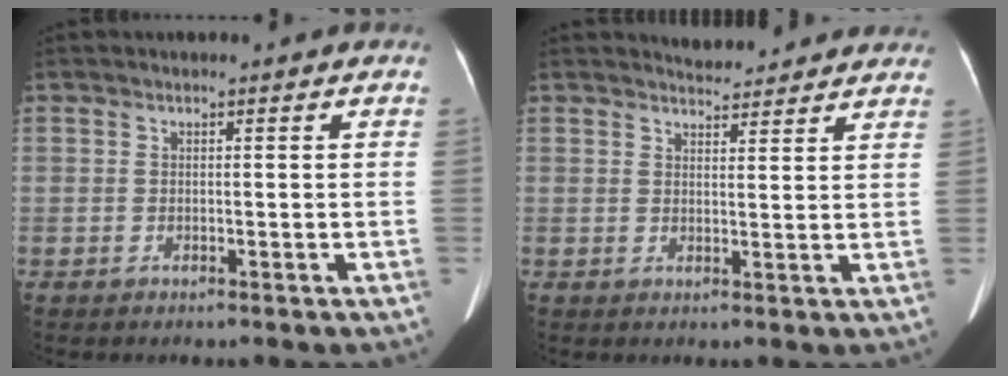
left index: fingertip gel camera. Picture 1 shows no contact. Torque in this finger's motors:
{"motor_torque": [0.11, -0.74, -0.01, 0.01]}